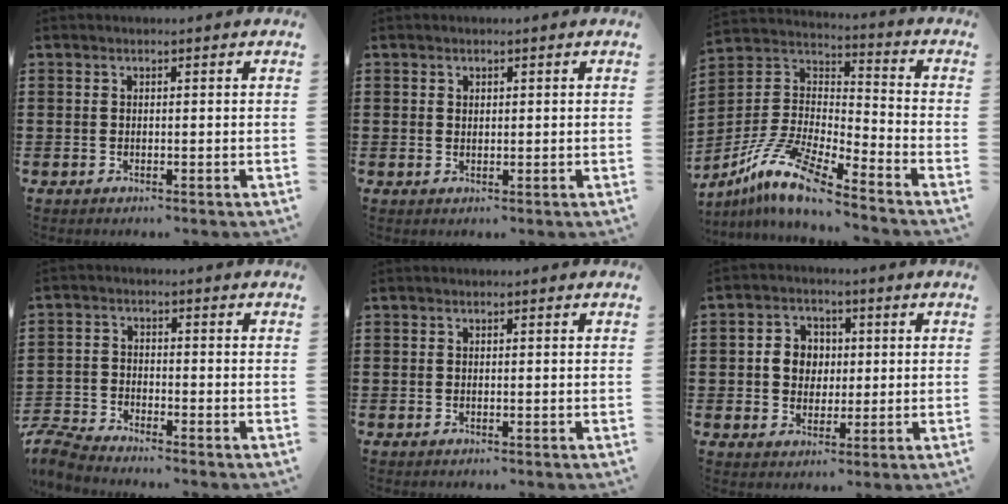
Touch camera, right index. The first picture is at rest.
{"total": 0.8, "force": [0.6, 0.5, 0.1], "torque": [-0.004, 0.002, 0.011]}
{"total": 11.7, "force": [-9.4, 1.7, 6.8], "torque": [-0.162, 0.005, -0.193]}
{"total": 4.0, "force": [-4.0, 0.2, 0.6], "torque": [-0.035, -0.010, -0.086]}
{"total": 0.0}
{"total": 5.3, "force": [0.3, 4.8, 2.2], "torque": [-0.059, 0.018, 0.002]}